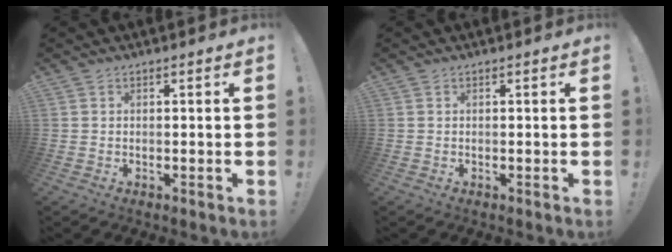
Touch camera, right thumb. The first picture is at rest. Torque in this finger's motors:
{"motor_torque": [-0.24, 0.24, -0.20, 0.20, 0.00]}